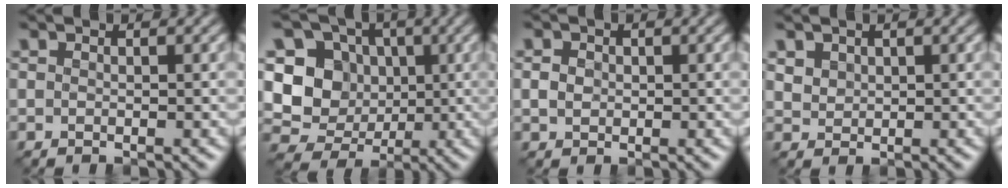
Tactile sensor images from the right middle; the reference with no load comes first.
{"total": 7.8, "force": [0.6, 7.1, 3.3], "torque": [-0.055, -0.006, -0.010]}
{"total": 1.4, "force": [-0.1, 1.3, 0.7], "torque": [-0.014, -0.003, -0.004]}
{"total": 1.7, "force": [1.1, 1.2, 0.5], "torque": [-0.017, -0.007, 0.028]}